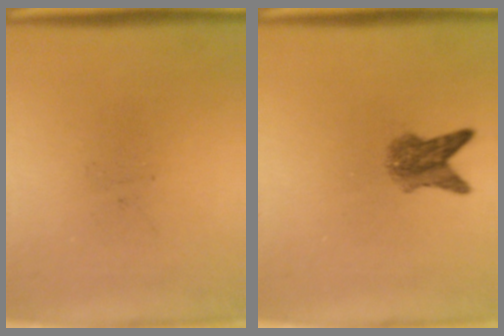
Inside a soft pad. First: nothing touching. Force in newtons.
{"total": 4.0}